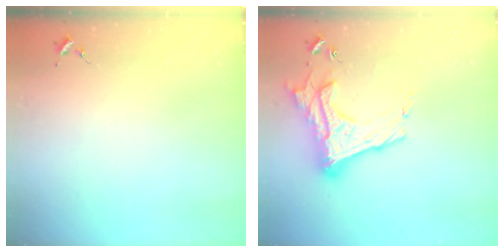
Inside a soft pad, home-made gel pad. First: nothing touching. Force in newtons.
{"total": 21.3, "press": 21.2, "slide": 1.7}